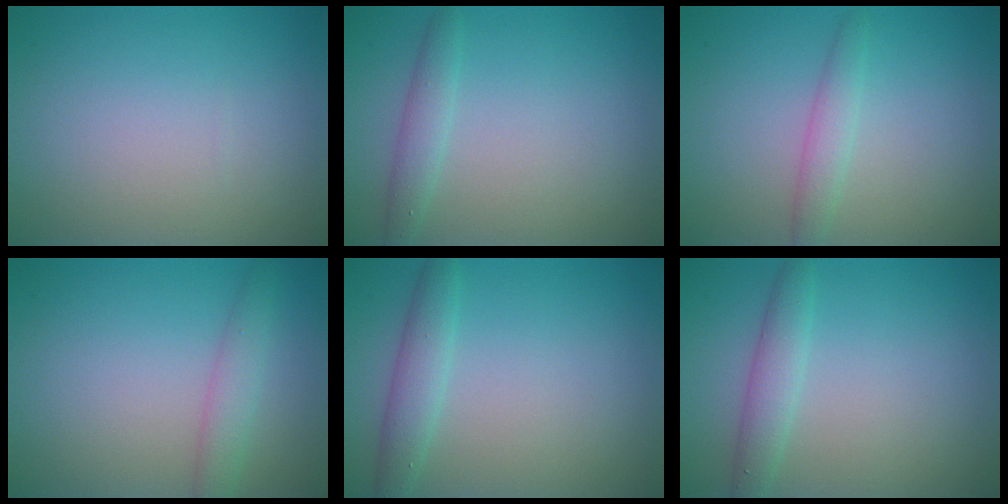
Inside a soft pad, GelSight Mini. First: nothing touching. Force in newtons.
{"total": 1.8, "press": 1.8, "slide": 0.1}
{"total": 1.8, "press": 1.8, "slide": 0.1}
{"total": 2.2, "press": 2.2, "slide": 0.1}
{"total": 1.9, "press": 1.9, "slide": 0.1}
{"total": 2.4, "press": 2.4, "slide": 0.1}